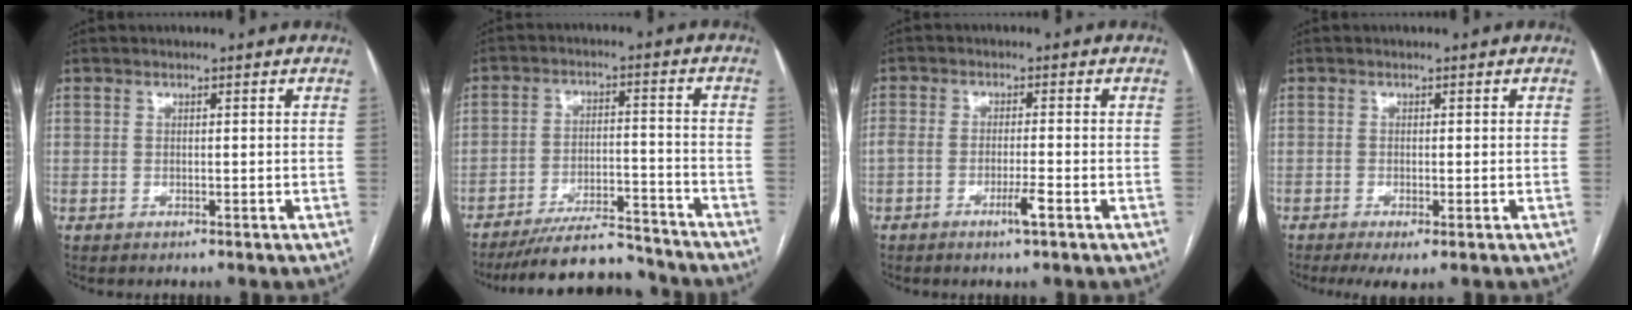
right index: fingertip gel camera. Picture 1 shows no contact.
{"total": 13.4, "force": [-12.5, 2.5, 4.1], "torque": [-0.058, 0.014, -0.192]}
{"total": 3.8, "force": [-2.0, 0.2, 3.3], "torque": [-0.067, 0.003, -0.034]}
{"total": 3.5, "force": [-2.1, 0.8, 2.7], "torque": [-0.046, -0.012, -0.034]}